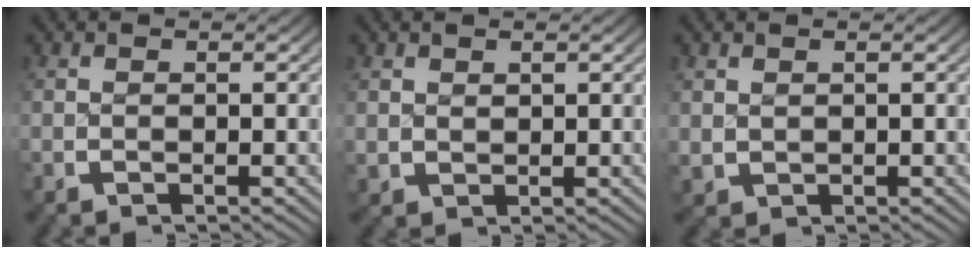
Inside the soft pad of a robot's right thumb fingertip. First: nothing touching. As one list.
[{"total": 1.3, "force": [0.9, 0.9, 0.3], "torque": [-0.003, -0.003, 0.028]}, {"total": 1.5, "force": [0.5, 1.3, 0.5], "torque": [-0.014, -0.009, 0.023]}]